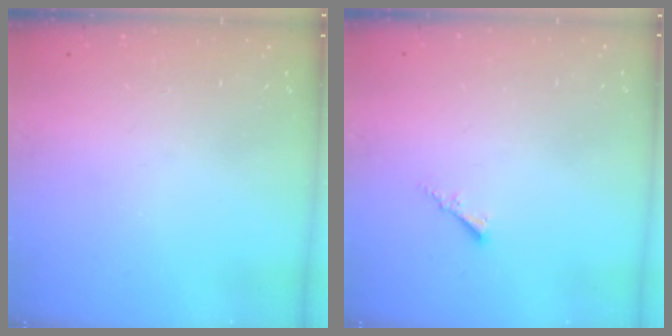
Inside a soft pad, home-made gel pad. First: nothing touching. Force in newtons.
{"total": 1.8, "press": 1.7, "slide": 0.3}